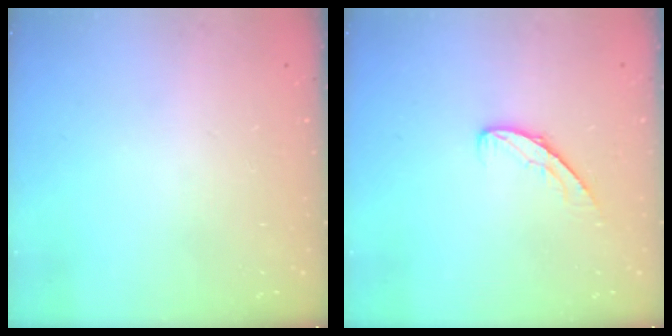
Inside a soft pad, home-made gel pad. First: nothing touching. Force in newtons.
{"total": 5.2, "press": 5.2, "slide": 0.3}